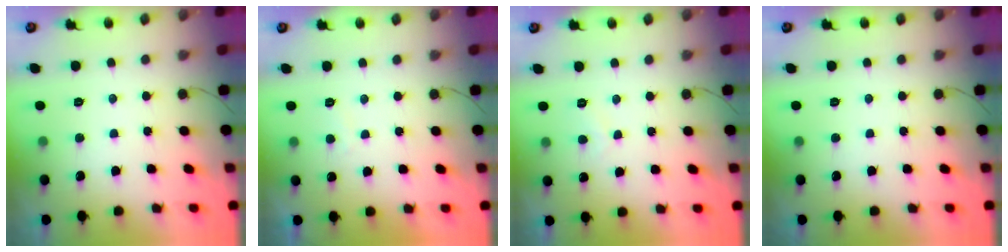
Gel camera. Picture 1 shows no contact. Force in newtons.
{"total": 0.8, "press": 0.6, "slide": 0.5}
{"total": 2.1, "press": 2.0, "slide": 0.5}
{"total": 0.0}